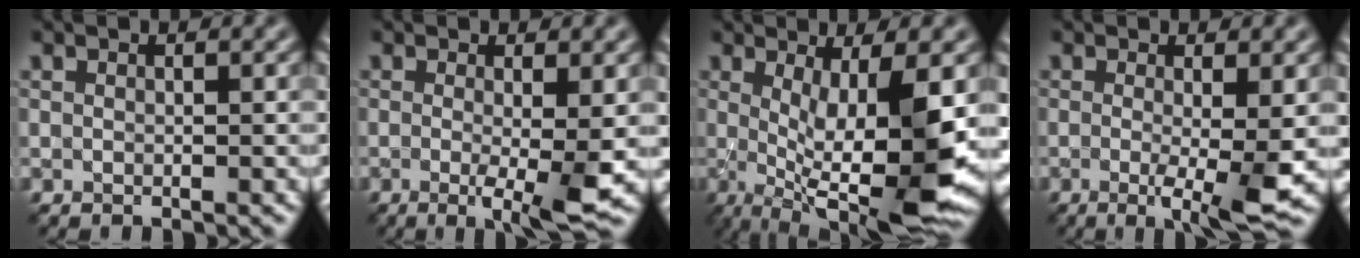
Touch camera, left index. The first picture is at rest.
{"total": 4.3, "force": [-0.7, 0.6, 4.2], "torque": [-0.063, -0.013, -0.007]}
{"total": 10.8, "force": [-0.6, 2.6, 10.5], "torque": [-0.154, -0.021, -0.003]}
{"total": 4.7, "force": [-0.8, 0.7, 4.5], "torque": [-0.071, -0.014, -0.009]}